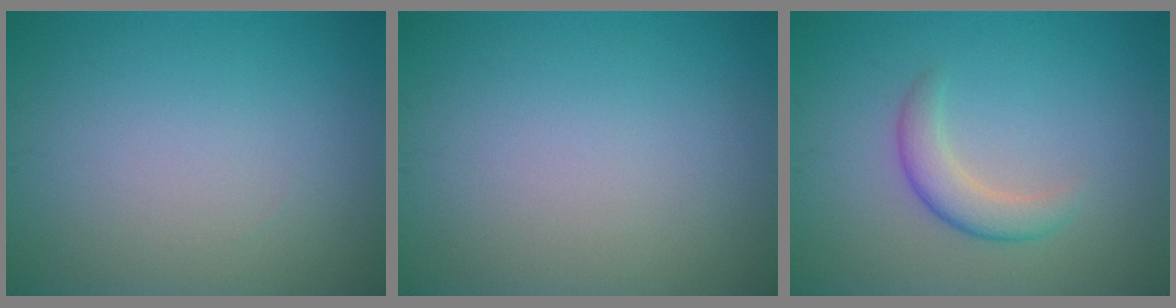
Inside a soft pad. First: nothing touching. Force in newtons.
{"total": 0.0}
{"total": 2.8, "press": 2.8, "slide": 0.2}